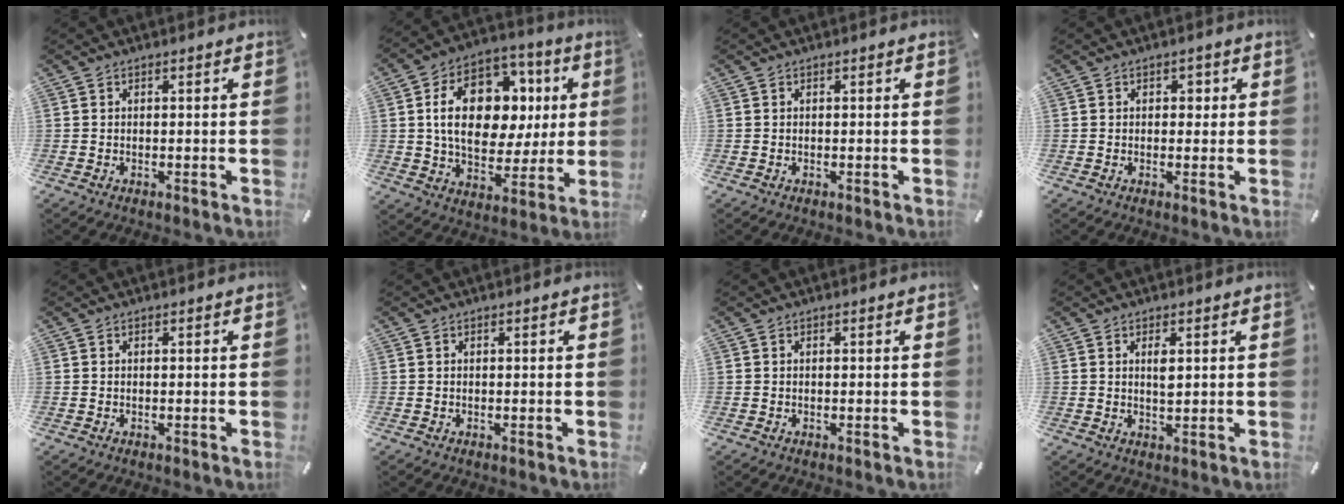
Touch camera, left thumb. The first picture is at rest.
{"total": 18.7, "force": [3.7, 13.4, 12.5], "torque": [-0.210, 0.004, 0.071]}
{"total": 0.0}
{"total": 1.7, "force": [0.3, 1.5, 0.8], "torque": [-0.002, 0.002, -0.003]}
{"total": 0.0}
{"total": 0.0}
{"total": 0.0}
{"total": 2.6, "force": [0.9, 0.9, 2.2], "torque": [-0.039, -0.001, 0.014]}